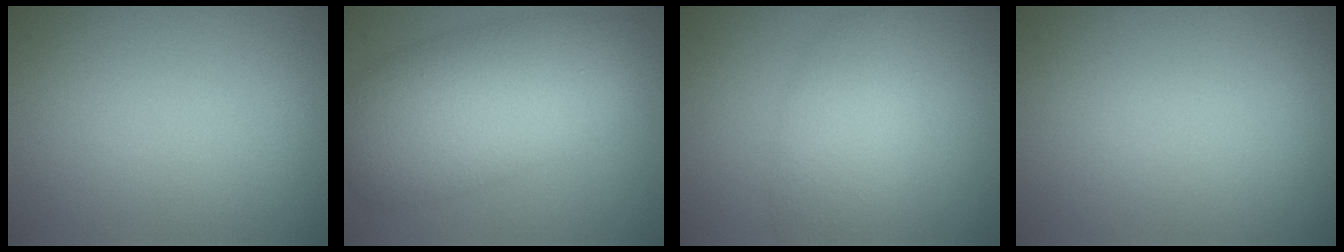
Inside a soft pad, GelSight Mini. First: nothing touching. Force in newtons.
{"total": 9.5, "press": 9.5, "slide": 0.3}
{"total": 3.8, "press": 3.8, "slide": 0.1}
{"total": 0.0}